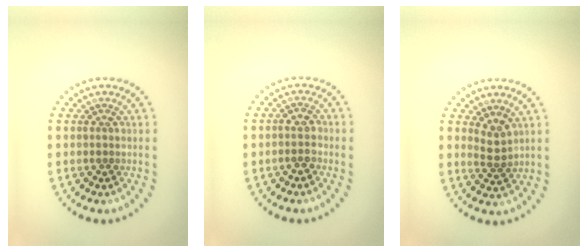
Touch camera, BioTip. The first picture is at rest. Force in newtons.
{"total": 1.8, "press": 1.7, "slide": 0.6}
{"total": 1.9, "press": 1.5, "slide": 1.1}